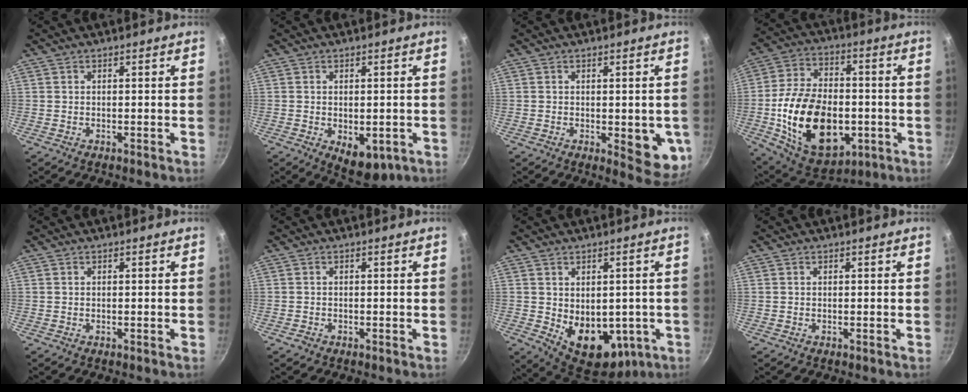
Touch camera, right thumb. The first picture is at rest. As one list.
[{"total": 7.3, "force": [-2.0, 4.3, 5.6], "torque": [-0.057, -0.004, -0.015]}, {"total": 8.3, "force": [-1.3, 3.6, 7.4], "torque": [-0.062, -0.008, -0.011]}, {"total": 24.4, "force": [-4.5, 15.6, 18.1], "torque": [-0.292, 0.022, -0.061]}, {"total": 0.0}, {"total": 0.9, "force": [-0.6, 0.7, 0.3], "torque": [-0.007, 0.005, -0.011]}, {"total": 13.3, "force": [-1.9, 9.0, 9.5], "torque": [-0.100, -0.019, -0.001]}, {"total": 0.0}]